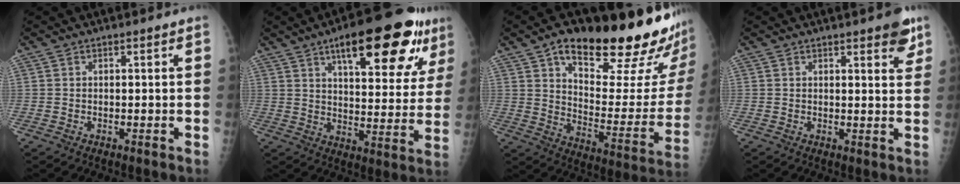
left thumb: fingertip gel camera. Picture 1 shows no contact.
{"total": 23.0, "force": [12.4, 7.9, 17.8], "torque": [-0.216, -0.023, 0.177]}
{"total": 29.4, "force": [18.5, 9.3, 20.9], "torque": [-0.262, -0.061, 0.270]}
{"total": 4.9, "force": [3.0, 1.6, 3.5], "torque": [-0.028, -0.014, 0.032]}